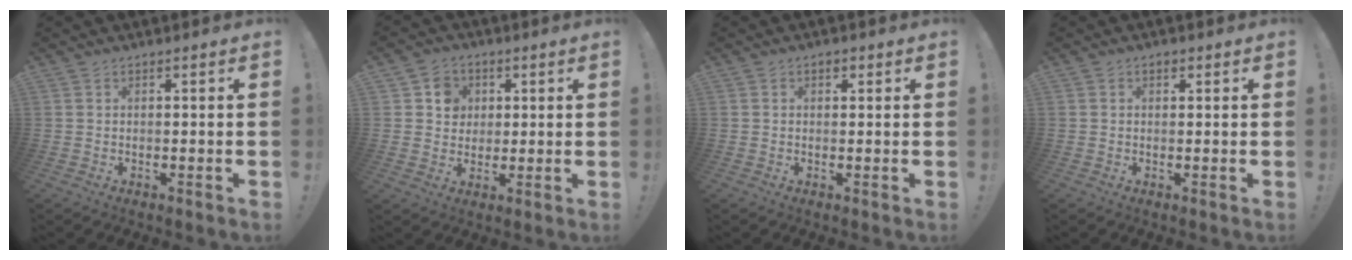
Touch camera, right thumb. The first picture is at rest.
{"total": 7.8, "force": [2.3, 7.2, 1.8], "torque": [-0.018, -0.013, 0.047]}
{"total": 1.3, "force": [0.7, 0.9, 0.8], "torque": [-0.004, -0.002, 0.009]}
{"total": 1.1, "force": [0.6, 0.7, 0.6], "torque": [-0.008, -0.001, 0.010]}